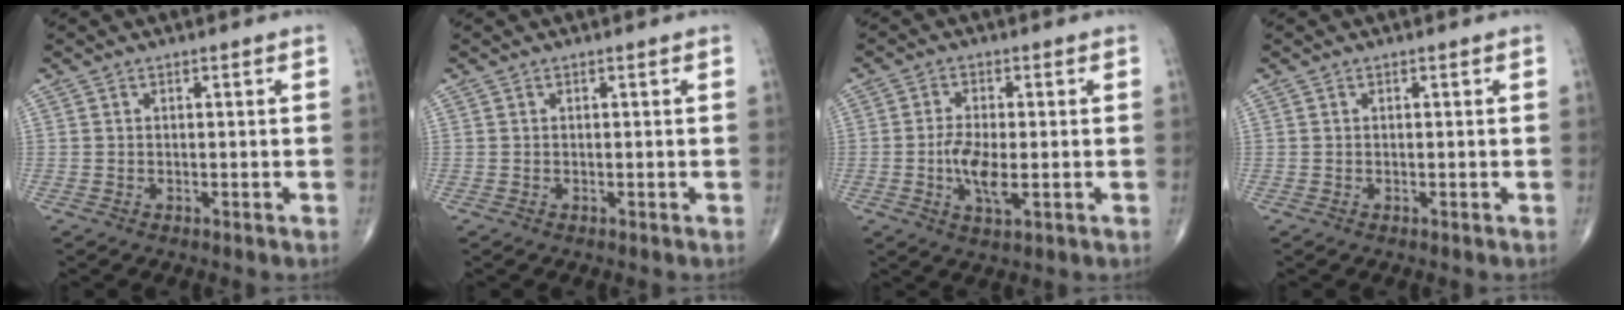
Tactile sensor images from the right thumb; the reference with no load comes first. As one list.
[{"total": 0.0}, {"total": 6.4, "force": [-1.2, 2.3, 5.8], "torque": [-0.120, -0.006, -0.023]}, {"total": 0.0}]